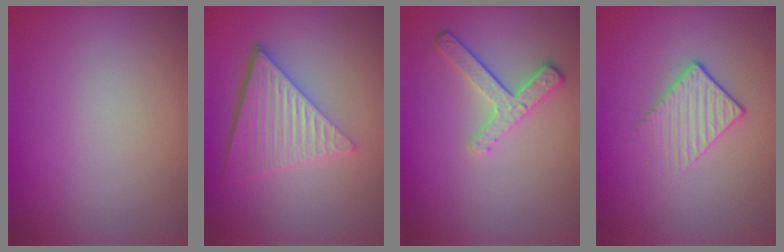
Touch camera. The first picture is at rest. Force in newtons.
{"total": 6.6, "press": 4.3, "slide": 4.9}
{"total": 2.7, "press": 2.3, "slide": 1.5}
{"total": 1.8, "press": 1.4, "slide": 1.1}